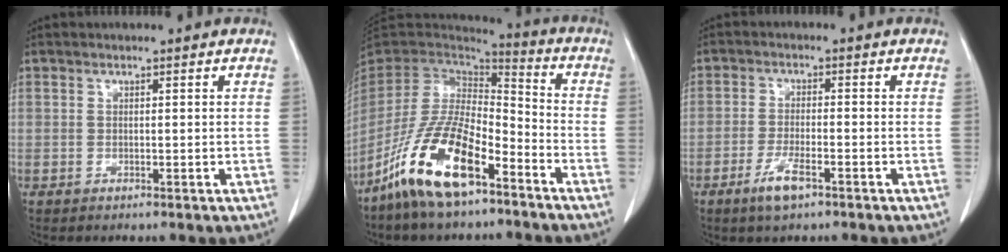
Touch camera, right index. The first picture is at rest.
{"total": 16.4, "force": [-9.8, 4.8, 12.2], "torque": [-0.245, -0.012, -0.185]}
{"total": 4.5, "force": [-2.7, 0.8, 3.5], "torque": [-0.073, -0.004, -0.048]}